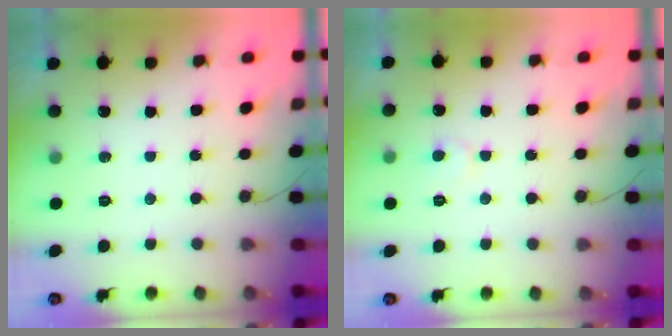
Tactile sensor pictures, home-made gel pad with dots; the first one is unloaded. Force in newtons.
{"total": 4.2, "press": 4.2, "slide": 0.4}